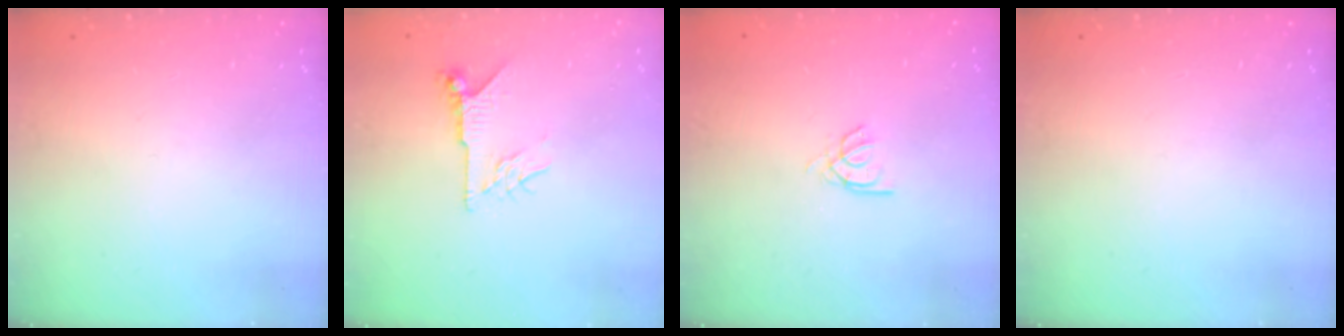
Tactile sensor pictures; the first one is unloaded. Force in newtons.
{"total": 7.2, "press": 7.2, "slide": 0.2}
{"total": 2.2, "press": 2.1, "slide": 0.4}
{"total": 0.0}